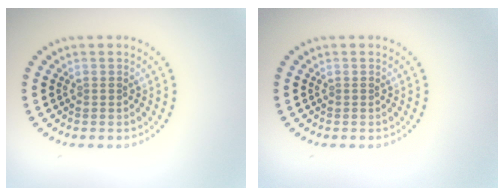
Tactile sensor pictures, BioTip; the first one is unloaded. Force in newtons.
{"total": 0.0}